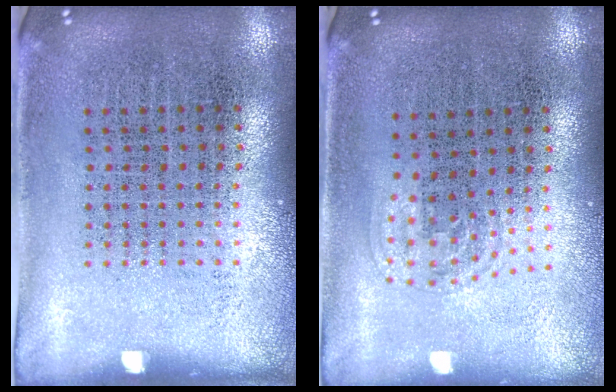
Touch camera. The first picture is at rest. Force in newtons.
{"total": 1.0, "press": 0.7, "slide": 0.7}